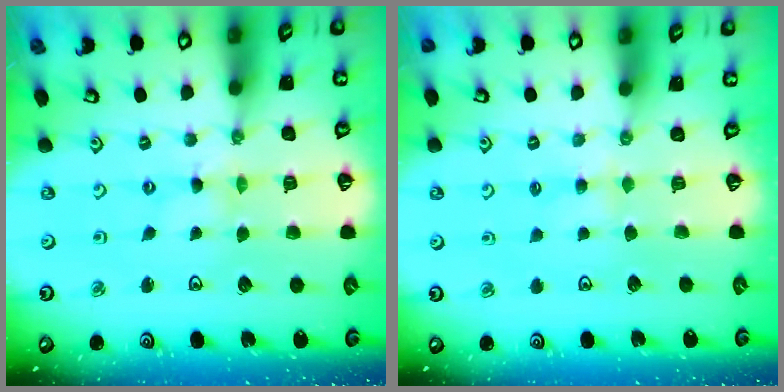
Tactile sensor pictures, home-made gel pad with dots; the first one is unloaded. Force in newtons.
{"total": 2.1, "press": 2.1, "slide": 0.4}